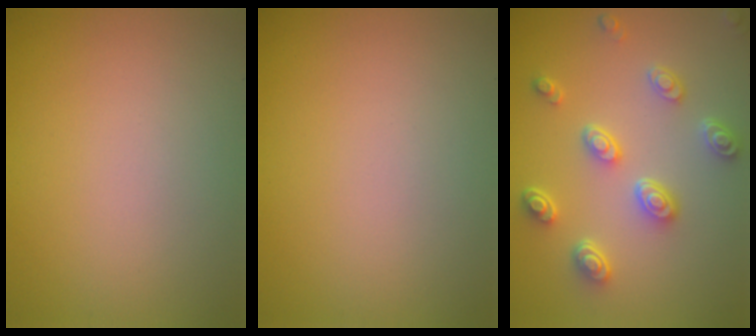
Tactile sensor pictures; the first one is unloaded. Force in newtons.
{"total": 0.0}
{"total": 4.5, "press": 3.6, "slide": 2.6}